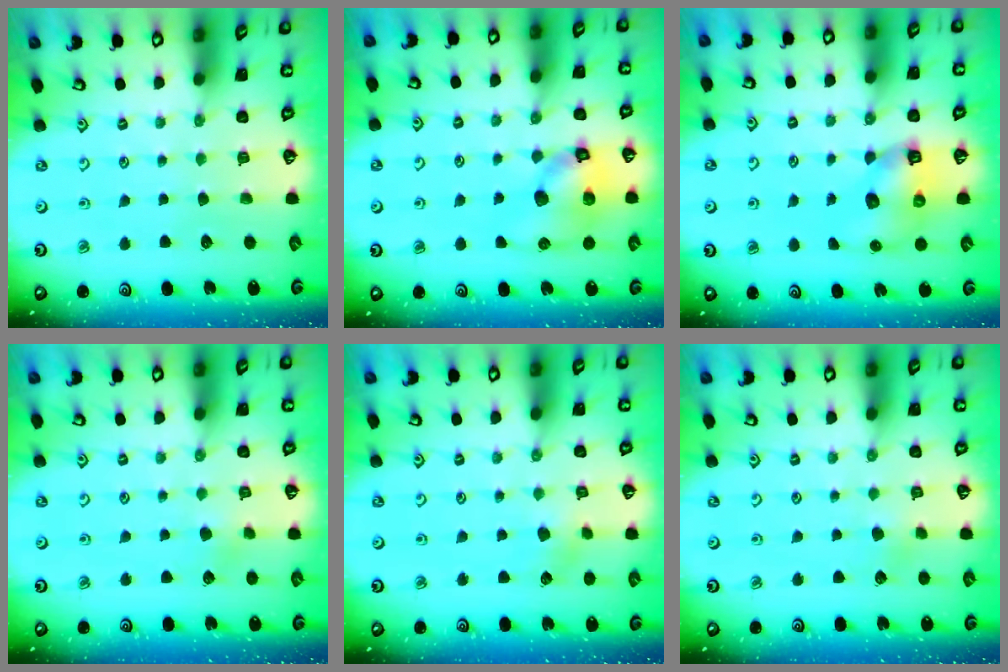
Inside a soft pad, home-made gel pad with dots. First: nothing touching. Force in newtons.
{"total": 11.9, "press": 11.7, "slide": 1.9}
{"total": 7.8, "press": 7.7, "slide": 1.0}
{"total": 1.9, "press": 1.9, "slide": 0.2}
{"total": 1.8, "press": 1.8, "slide": 0.3}
{"total": 1.9, "press": 1.9, "slide": 0.2}